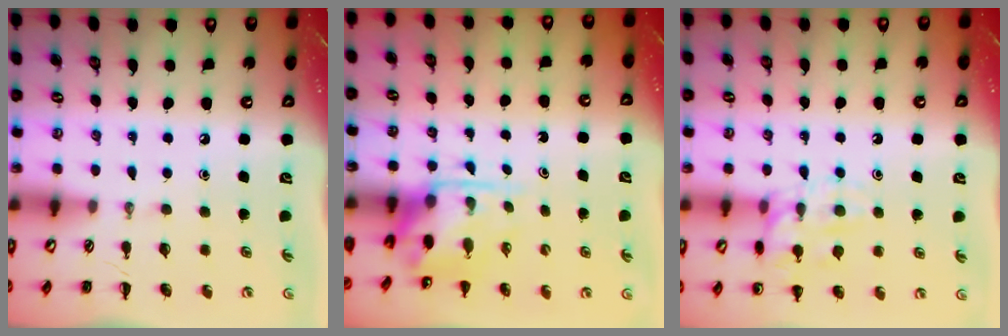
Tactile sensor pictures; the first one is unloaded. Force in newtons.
{"total": 4.3, "press": 4.3, "slide": 0.4}
{"total": 13.9, "press": 13.8, "slide": 1.1}